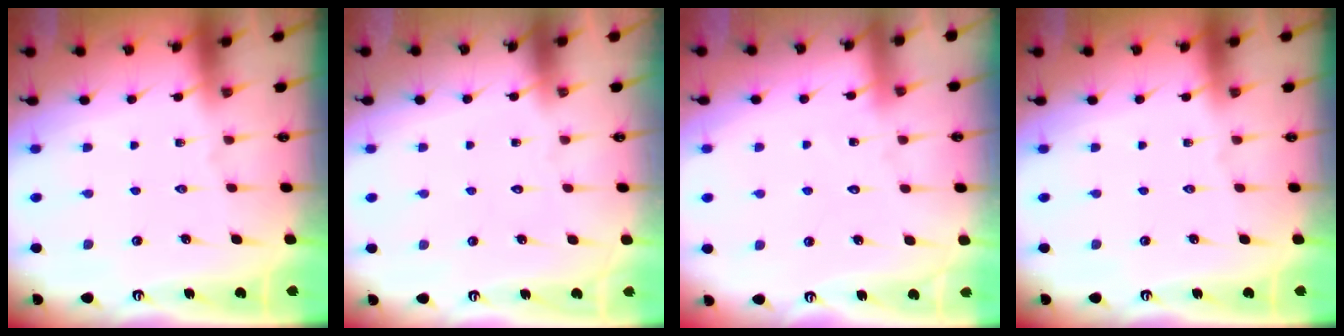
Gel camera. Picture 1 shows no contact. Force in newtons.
{"total": 1.6, "press": 1.6, "slide": 0.1}
{"total": 5.3, "press": 5.3, "slide": 0.4}
{"total": 0.0}